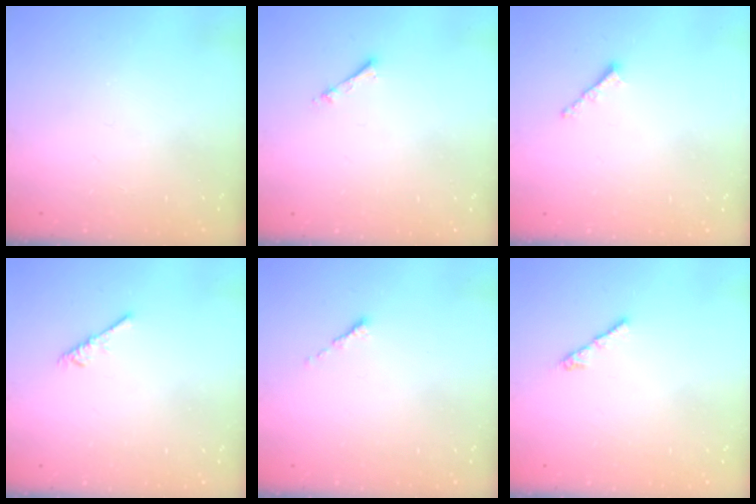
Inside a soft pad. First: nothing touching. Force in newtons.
{"total": 2.7, "press": 2.7, "slide": 0.4}
{"total": 1.8, "press": 1.7, "slide": 0.5}
{"total": 2.2, "press": 2.1, "slide": 0.5}
{"total": 0.6, "press": 0.5, "slide": 0.2}
{"total": 3.1, "press": 3.0, "slide": 0.7}